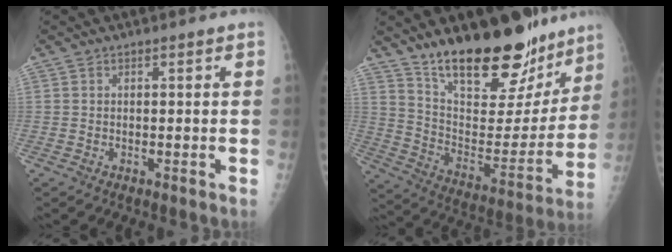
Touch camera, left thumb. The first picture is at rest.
{"total": 25.7, "force": [18.8, 10.3, 14.1], "torque": [-0.170, -0.098, 0.301]}